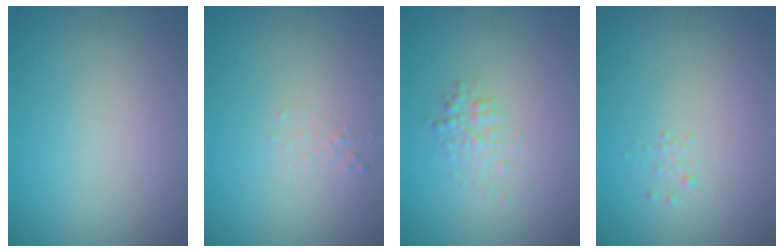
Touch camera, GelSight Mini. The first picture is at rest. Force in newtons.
{"total": 0.6, "press": 0.6, "slide": 0.1}
{"total": 1.5, "press": 1.5, "slide": 0.0}
{"total": 0.7, "press": 0.7, "slide": 0.1}